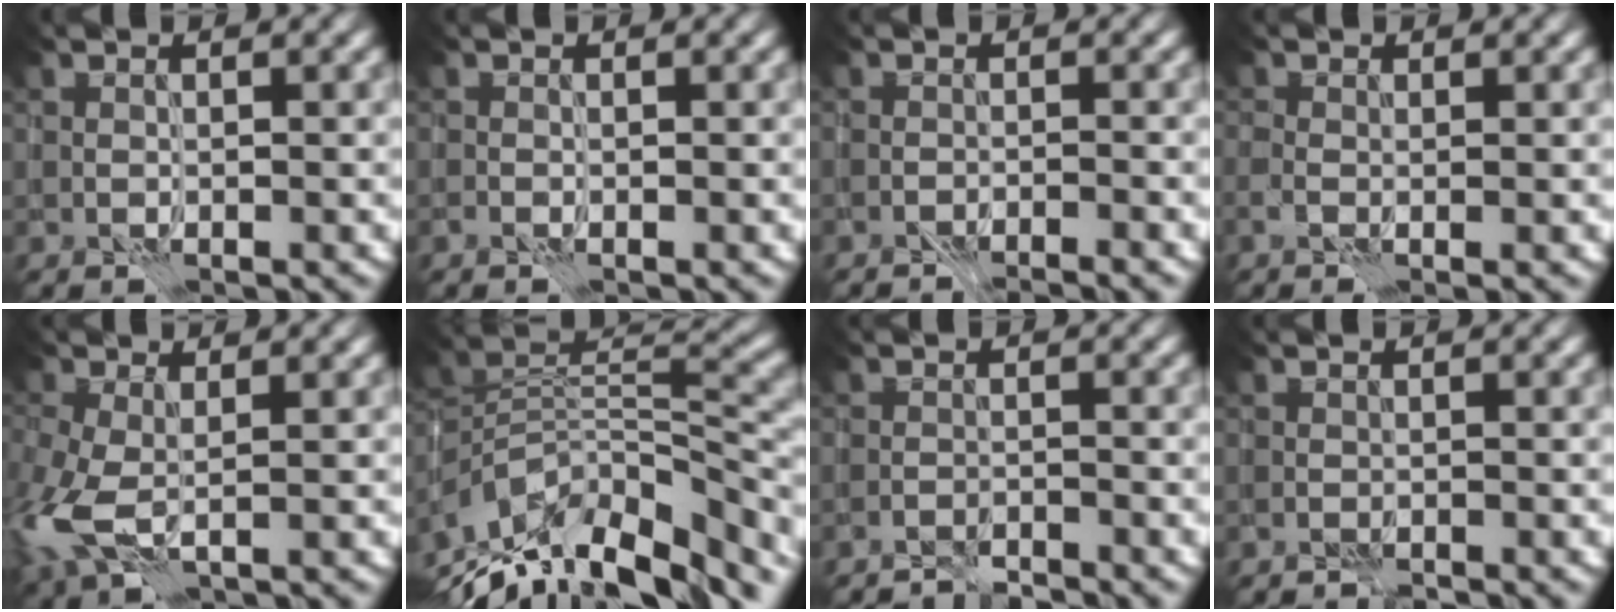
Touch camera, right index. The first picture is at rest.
{"total": 0.0}
{"total": 2.4, "force": [-2.4, 0.0, 0.4], "torque": [-0.005, 0.004, -0.037]}
{"total": 1.3, "force": [-0.2, 0.5, 1.2], "torque": [-0.020, -0.004, -0.001]}
{"total": 5.7, "force": [-0.9, 3.3, 4.5], "torque": [-0.126, -0.019, -0.015]}
{"total": 12.9, "force": [-8.8, 5.4, 7.7], "torque": [-0.156, 0.018, -0.143]}
{"total": 2.0, "force": [-2.0, 0.0, -0.1], "torque": [0.010, 0.004, -0.035]}
{"total": 1.0, "force": [-1.0, 0.1, -0.1], "torque": [0.005, 0.003, -0.016]}